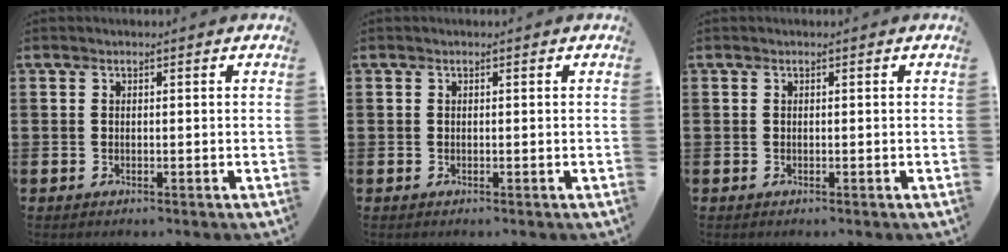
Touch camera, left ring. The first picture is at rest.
{"total": 0.0}
{"total": 0.0}